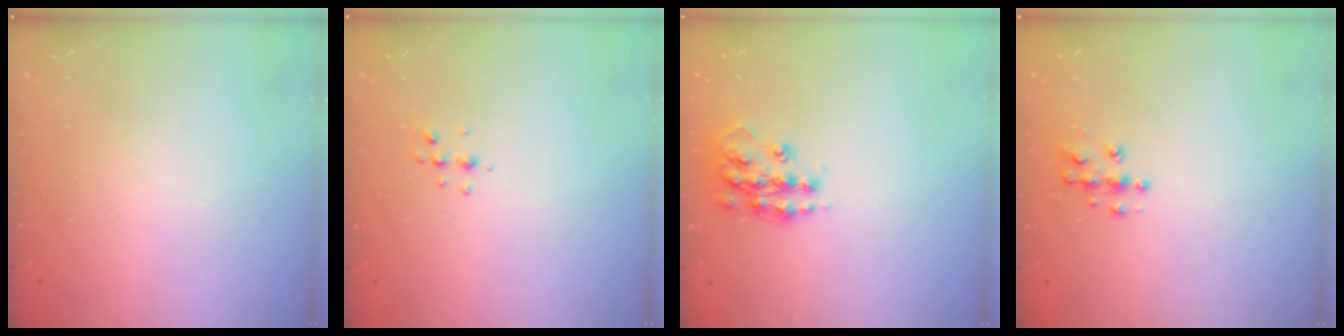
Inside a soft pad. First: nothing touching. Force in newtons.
{"total": 3.8, "press": 3.6, "slide": 1.4}
{"total": 13.4, "press": 13.4, "slide": 0.9}
{"total": 7.0, "press": 6.9, "slide": 0.3}